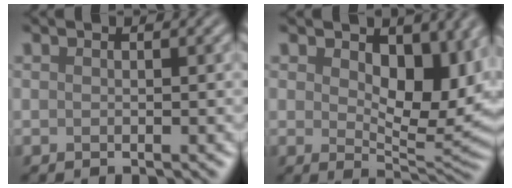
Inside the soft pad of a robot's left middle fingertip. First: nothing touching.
{"total": 7.1, "force": [2.0, 4.0, 5.4], "torque": [-0.090, -0.014, 0.031]}